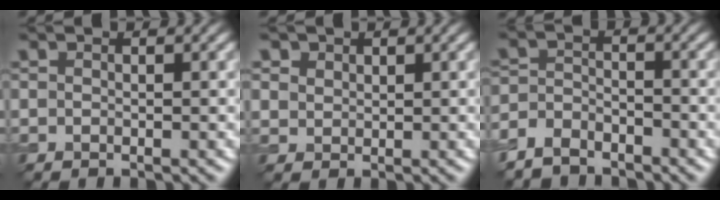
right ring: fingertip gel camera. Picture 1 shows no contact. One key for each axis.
{"total": 2.4, "fx": 1.6, "fy": 1.7, "fz": 0.7, "tx": -0.025, "ty": -0.003, "tz": 0.036}
{"total": 3.6, "fx": -3.1, "fy": 1.6, "fz": 0.7, "tx": -0.010, "ty": 0.000, "tz": -0.069}